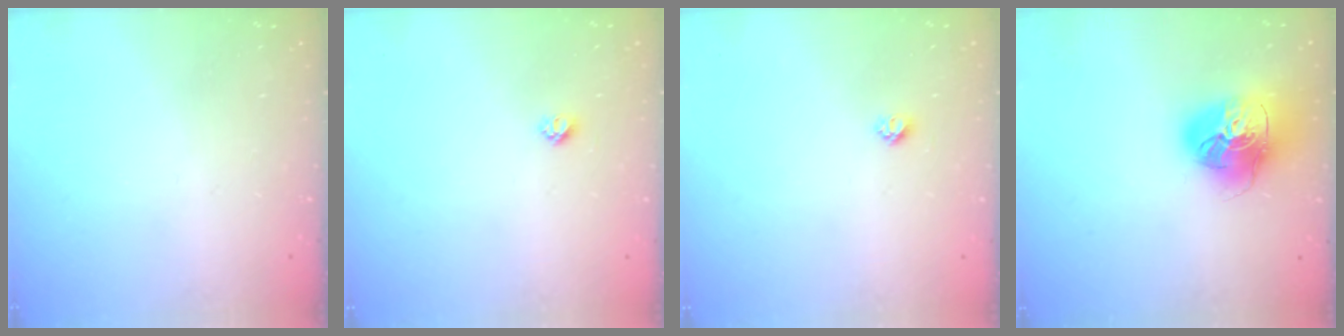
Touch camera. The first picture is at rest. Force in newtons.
{"total": 4.1, "press": 4.1, "slide": 0.5}
{"total": 4.1, "press": 4.1, "slide": 0.5}
{"total": 19.5, "press": 19.4, "slide": 2.2}